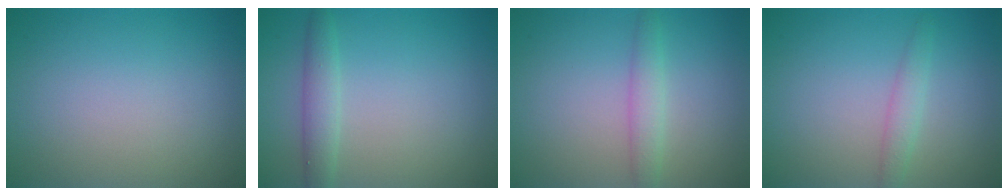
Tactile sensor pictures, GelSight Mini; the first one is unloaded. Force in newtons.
{"total": 2.1, "press": 2.1, "slide": 0.1}
{"total": 1.9, "press": 1.9, "slide": 0.1}
{"total": 1.5, "press": 1.5, "slide": 0.1}